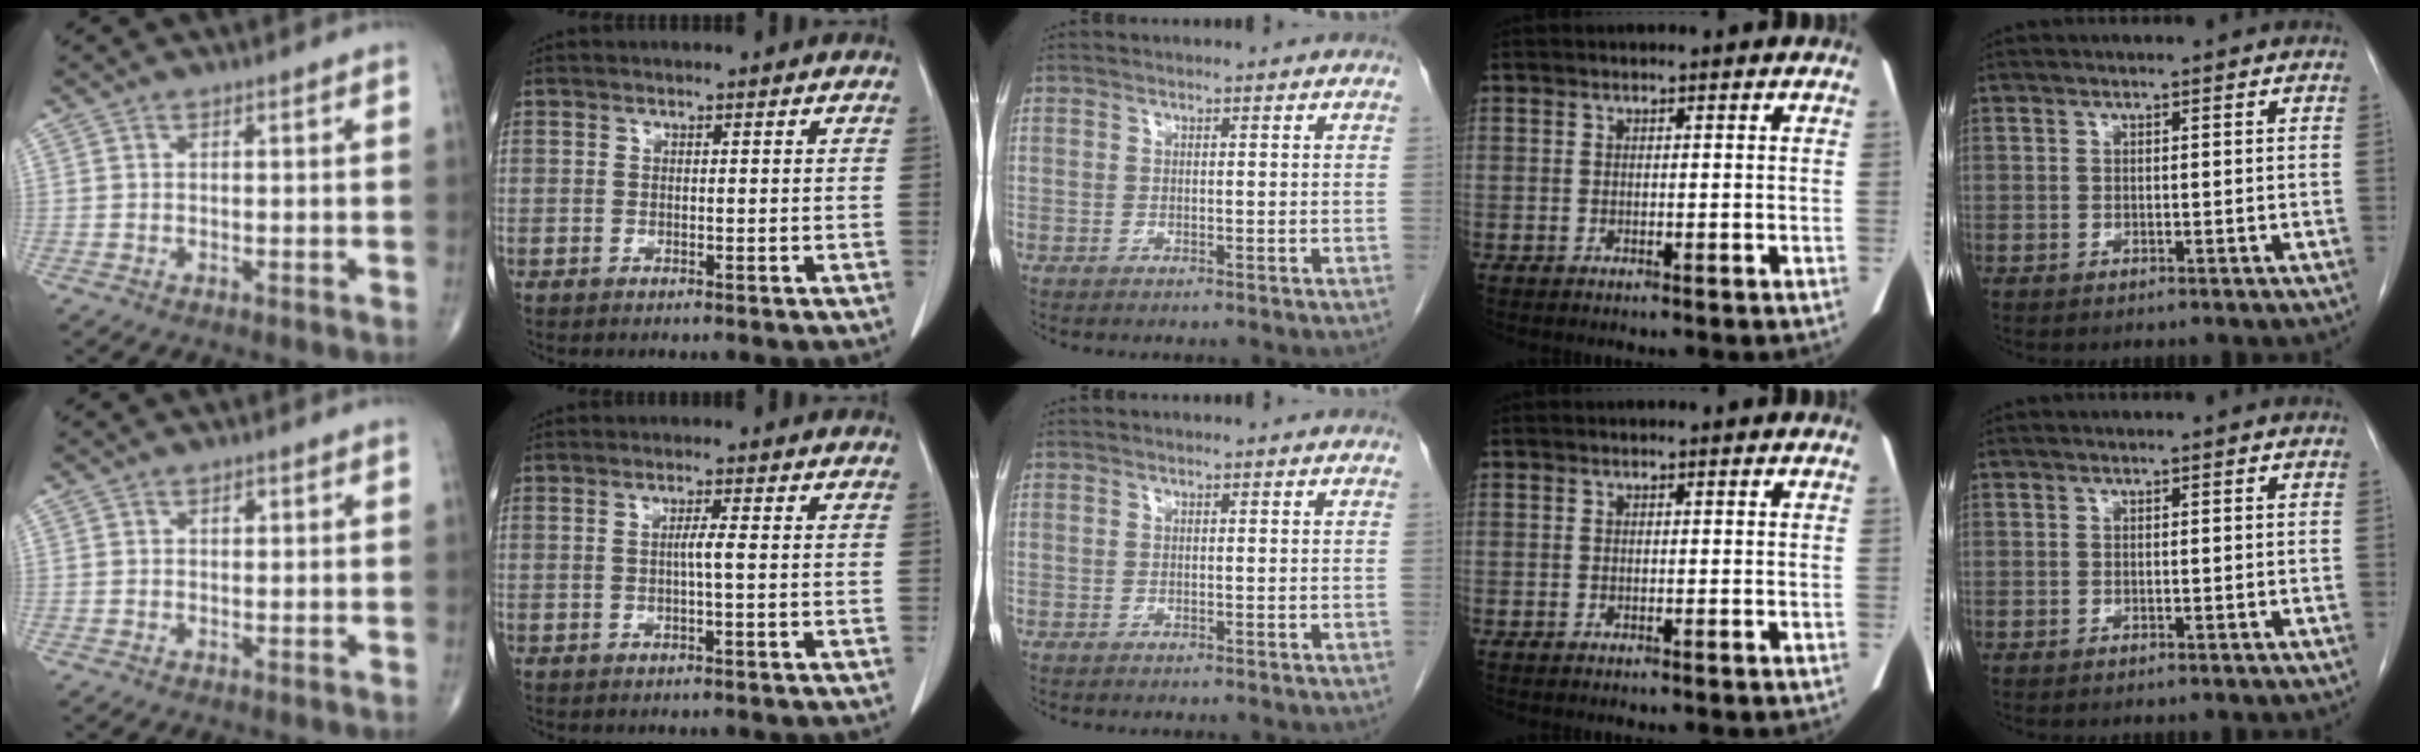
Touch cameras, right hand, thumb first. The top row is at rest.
{"thumb": {"total": 1.2, "force": [0.4, 0.8, 0.8], "torque": [-0.007, 0.000, 0.005]}, "index": {"total": 1.8, "force": [-0.1, -0.3, 1.8], "torque": [-0.034, 0.000, -0.002]}}